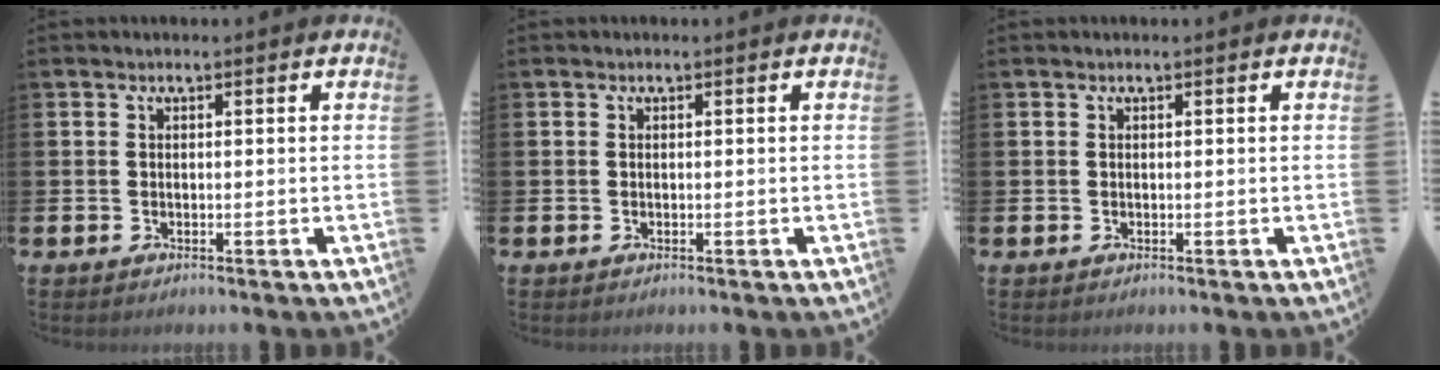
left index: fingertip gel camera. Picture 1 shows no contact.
{"total": 0.0}
{"total": 0.0}